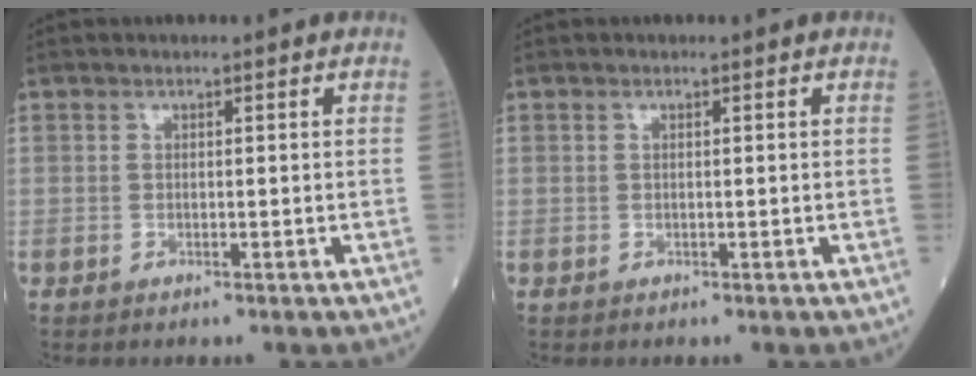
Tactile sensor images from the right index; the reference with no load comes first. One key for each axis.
{"total": 0.0}